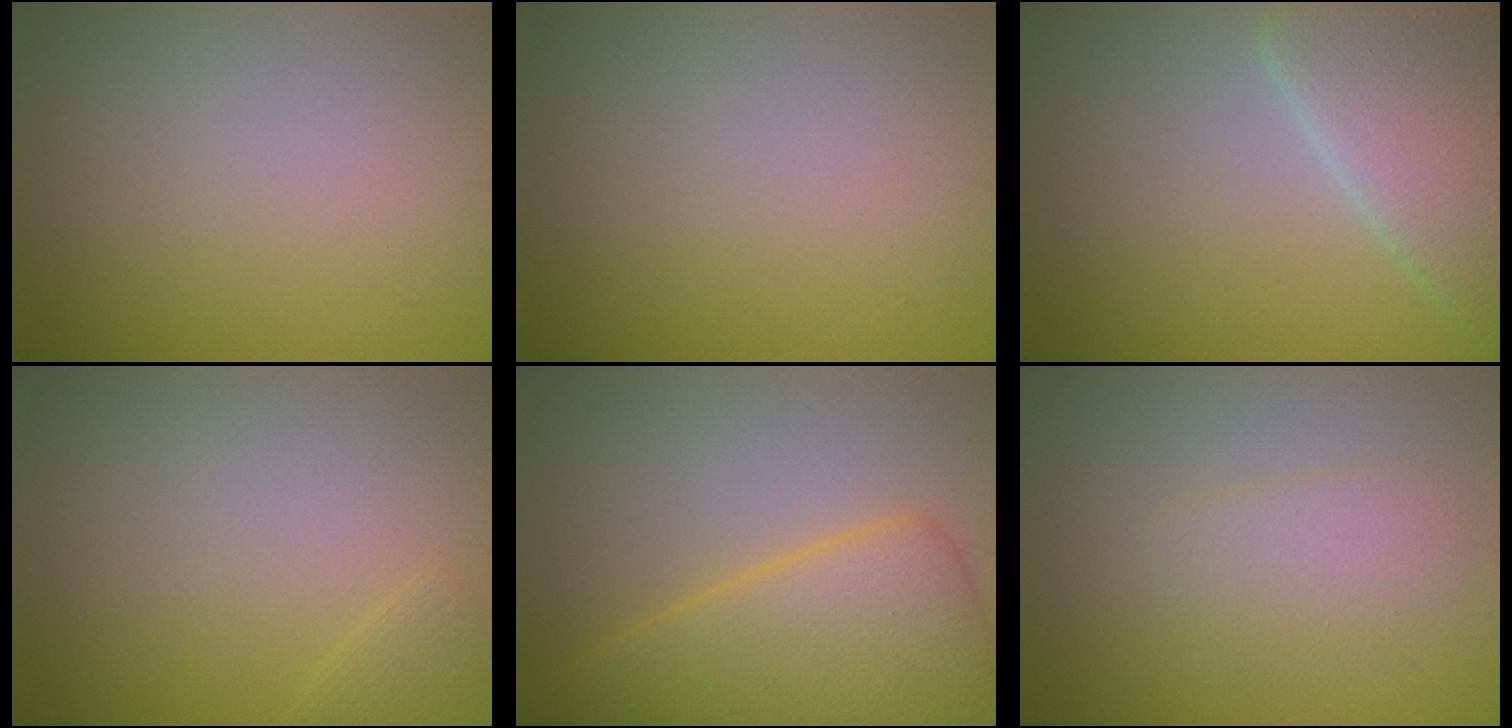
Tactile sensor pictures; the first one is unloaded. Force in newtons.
{"total": 0.0}
{"total": 6.9, "press": 6.8, "slide": 0.5}
{"total": 0.9, "press": 0.9, "slide": 0.1}
{"total": 7.5, "press": 7.5, "slide": 0.3}
{"total": 2.4, "press": 2.4, "slide": 0.1}